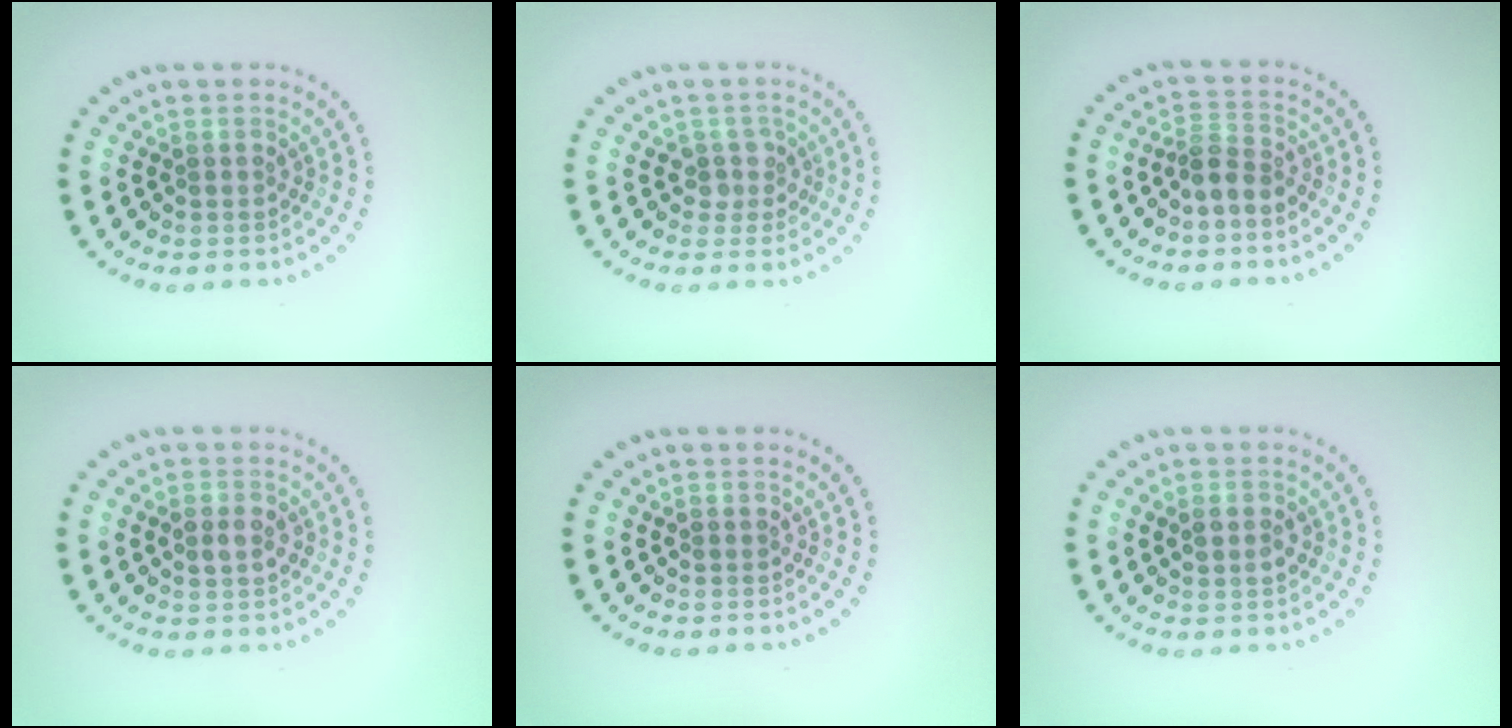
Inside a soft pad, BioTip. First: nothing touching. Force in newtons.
{"total": 1.8, "press": 1.3, "slide": 1.2}
{"total": 2.4, "press": 1.9, "slide": 1.5}
{"total": 1.7, "press": 1.7, "slide": 0.2}
{"total": 0.0}
{"total": 1.4, "press": 1.4, "slide": 0.2}